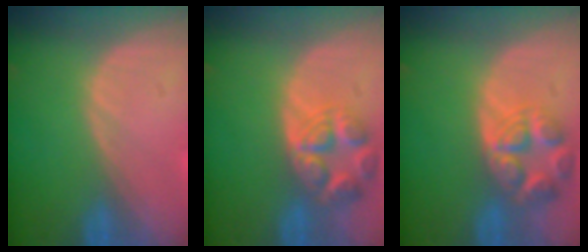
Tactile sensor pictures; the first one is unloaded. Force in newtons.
{"total": 7.8, "press": 7.0, "slide": 3.6}
{"total": 7.8, "press": 7.0, "slide": 3.6}